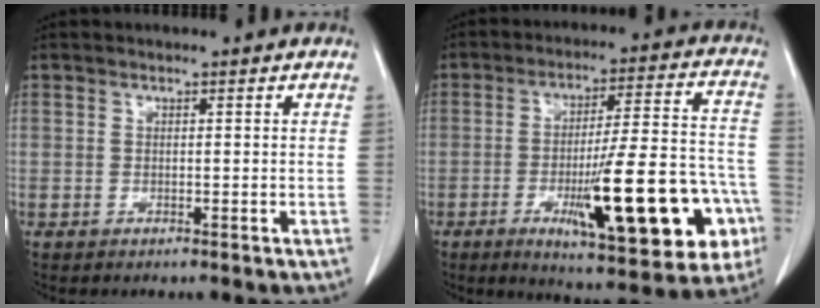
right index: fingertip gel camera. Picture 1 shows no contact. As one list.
[{"total": 21.9, "force": [-7.4, 4.0, 20.2], "torque": [-0.255, 0.007, -0.095]}]